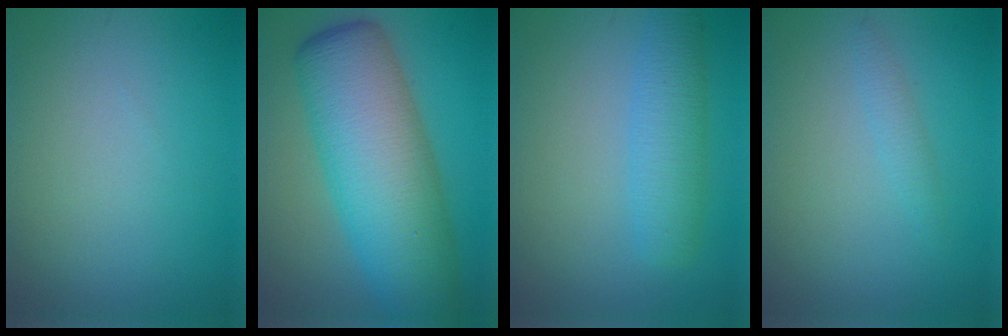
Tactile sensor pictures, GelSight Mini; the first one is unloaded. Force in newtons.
{"total": 12.2, "press": 12.2, "slide": 0.2}
{"total": 3.9, "press": 3.9, "slide": 0.2}
{"total": 1.2, "press": 1.2, "slide": 0.0}